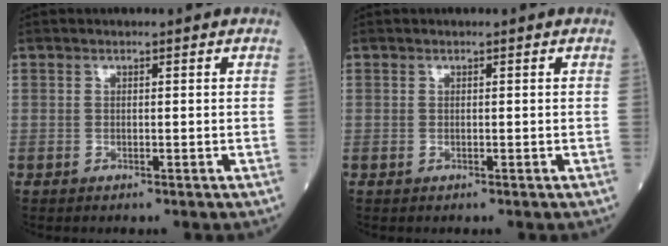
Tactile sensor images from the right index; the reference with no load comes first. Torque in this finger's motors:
{"motor_torque": [0.03, 0.01, 0.01, -0.01]}